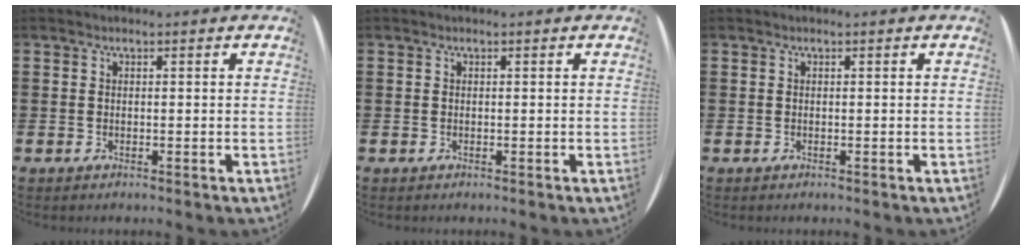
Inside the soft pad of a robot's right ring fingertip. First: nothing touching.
{"total": 0.0}
{"total": 0.0}